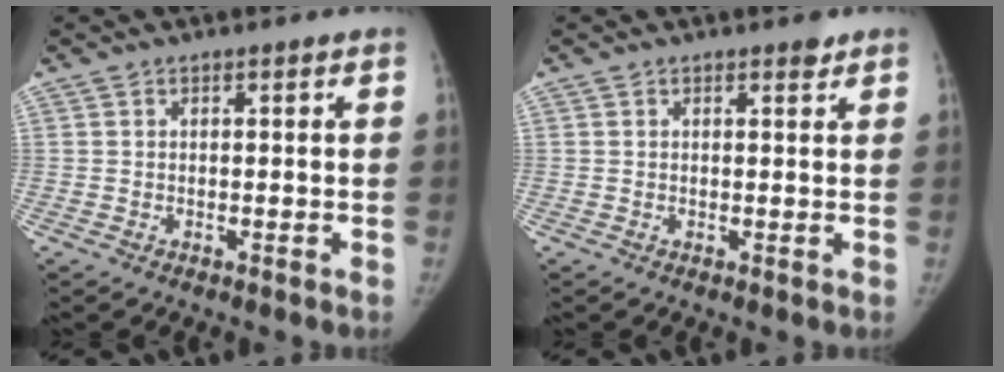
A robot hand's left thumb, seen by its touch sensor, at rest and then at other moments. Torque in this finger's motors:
{"motor_torque": [1.82, 1.18, 0.55, -0.39, 0.04]}